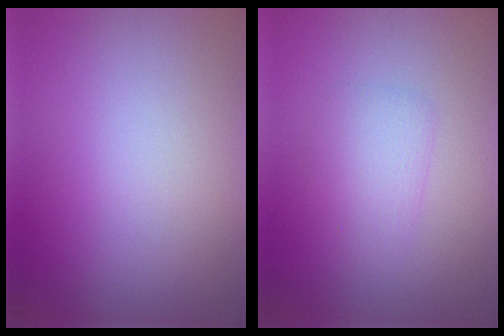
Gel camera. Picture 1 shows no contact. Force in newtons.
{"total": 2.3, "press": 2.3, "slide": 0.0}